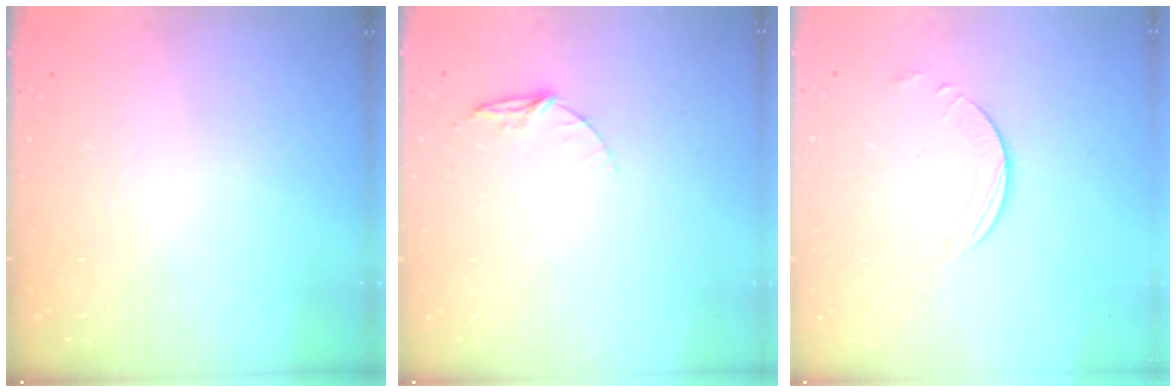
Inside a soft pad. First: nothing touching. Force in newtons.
{"total": 5.4, "press": 5.4, "slide": 0.5}
{"total": 1.7, "press": 1.7, "slide": 0.2}